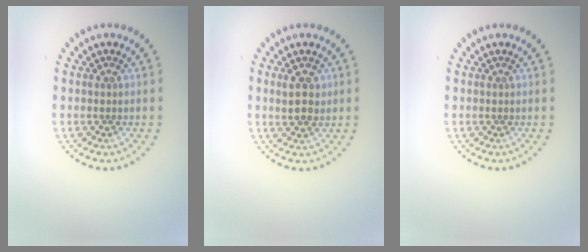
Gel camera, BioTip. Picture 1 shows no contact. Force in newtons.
{"total": 2.5, "press": 2.4, "slide": 0.6}
{"total": 0.0}